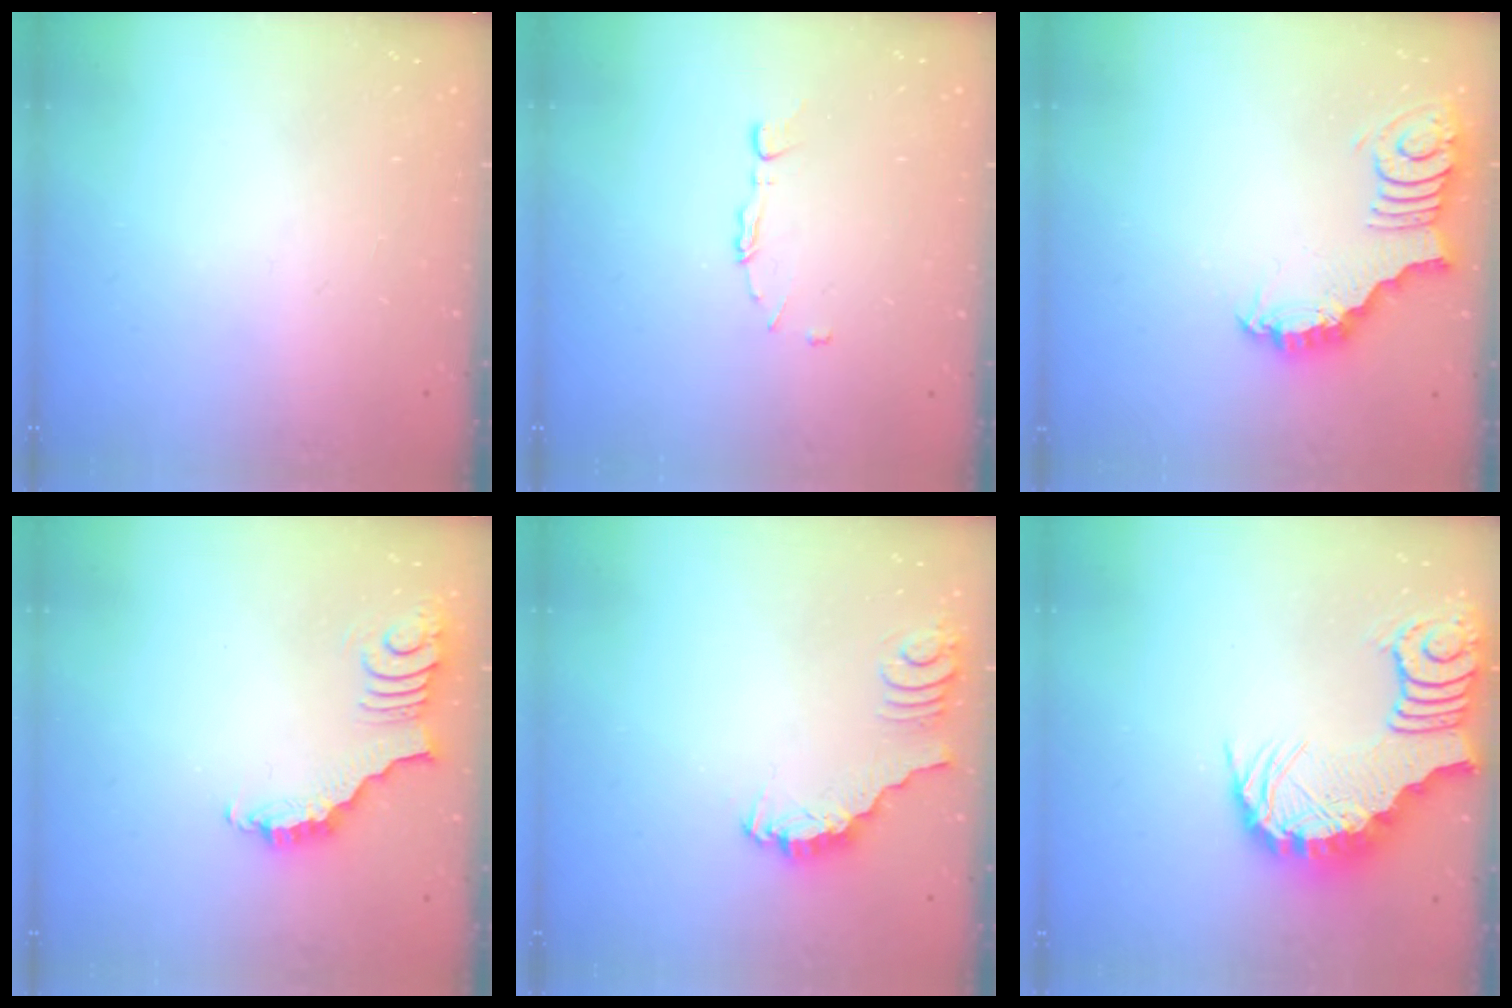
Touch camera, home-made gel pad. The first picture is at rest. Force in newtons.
{"total": 6.9, "press": 6.9, "slide": 0.5}
{"total": 3.1, "press": 3.0, "slide": 0.3}
{"total": 3.9, "press": 3.8, "slide": 0.7}
{"total": 2.7, "press": 2.7, "slide": 0.1}
{"total": 3.7, "press": 3.6, "slide": 0.8}